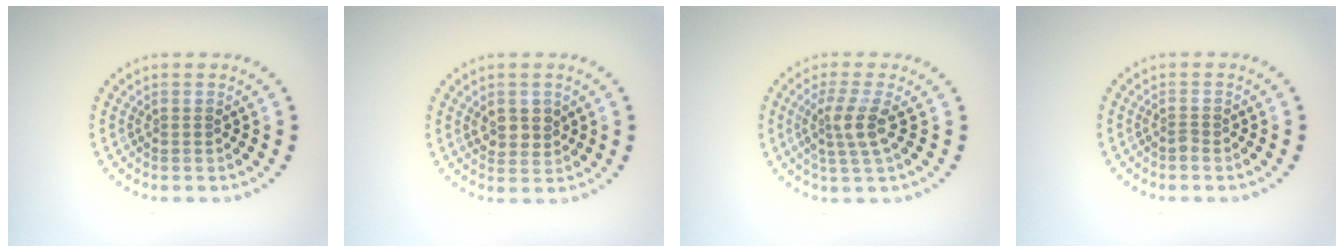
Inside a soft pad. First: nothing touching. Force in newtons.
{"total": 2.0, "press": 1.9, "slide": 0.7}
{"total": 2.7, "press": 2.2, "slide": 1.7}
{"total": 0.6, "press": 0.4, "slide": 0.5}